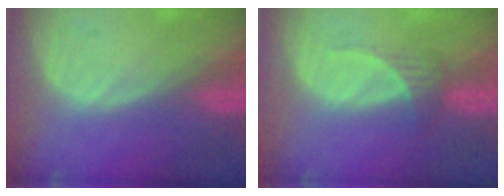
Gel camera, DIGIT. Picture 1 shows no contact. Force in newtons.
{"total": 2.5, "press": 2.3, "slide": 0.9}